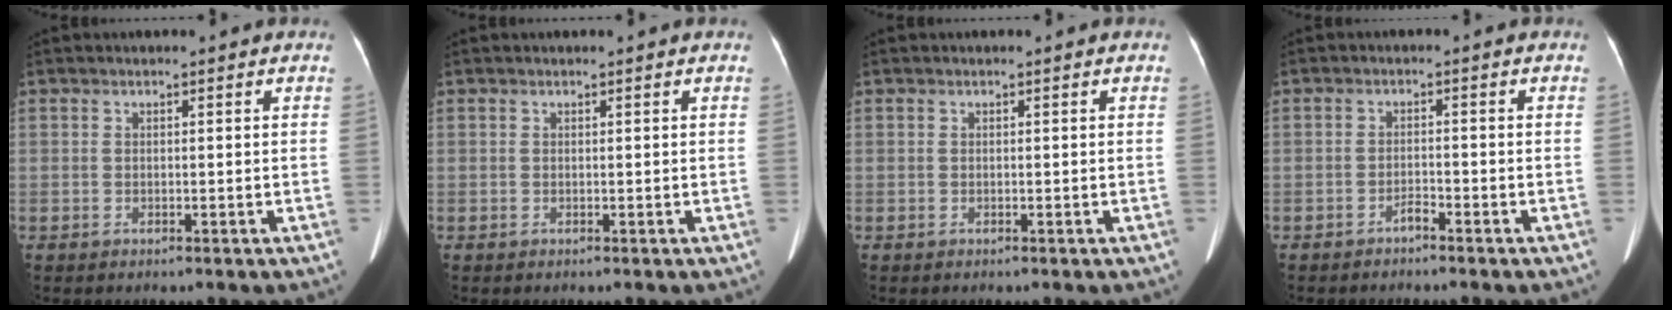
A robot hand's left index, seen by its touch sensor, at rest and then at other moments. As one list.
[{"total": 0.0}, {"total": 0.0}, {"total": 1.5, "force": [-1.3, 0.2, 0.6], "torque": [-0.010, 0.003, -0.024]}]